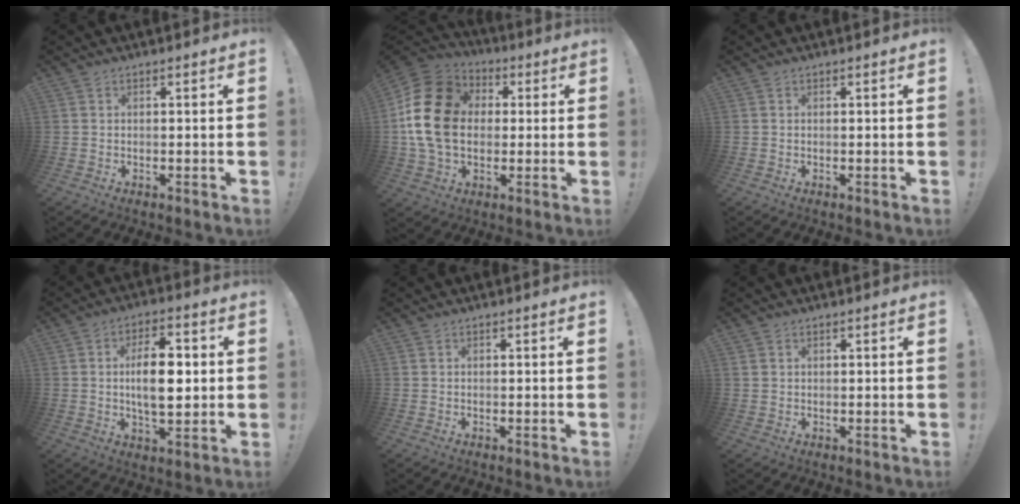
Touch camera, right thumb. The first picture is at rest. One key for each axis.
{"total": 20.9, "fx": 1.7, "fy": 15.7, "fz": 13.8, "tx": -0.243, "ty": 0.010, "tz": 0.032}
{"total": 0.0}
{"total": 12.8, "fx": 0.6, "fy": 6.5, "fz": 10.9, "tx": -0.180, "ty": 0.000, "tz": 0.004}
{"total": 0.0}
{"total": 0.9, "fx": 0.6, "fy": 0.6, "fz": 0.3, "tx": -0.008, "ty": 0.001, "tz": 0.013}